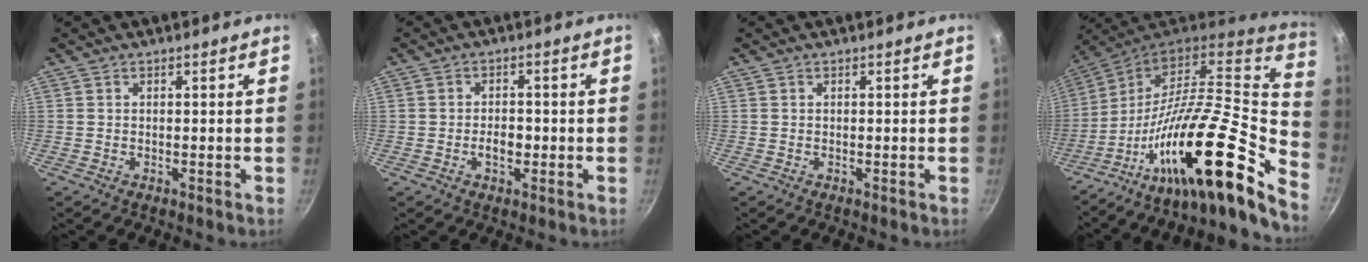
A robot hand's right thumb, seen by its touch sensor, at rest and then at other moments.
{"total": 3.2, "force": [-0.9, 2.0, 2.4], "torque": [-0.027, 0.010, -0.014]}
{"total": 0.0}
{"total": 30.0, "force": [-11.7, 8.2, 26.4], "torque": [-0.355, 0.032, -0.208]}